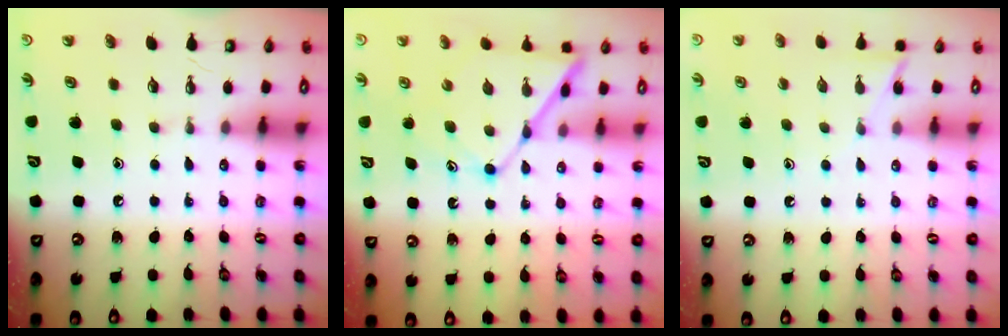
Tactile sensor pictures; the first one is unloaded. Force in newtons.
{"total": 12.3, "press": 12.3, "slide": 1.1}
{"total": 6.5, "press": 6.4, "slide": 0.4}